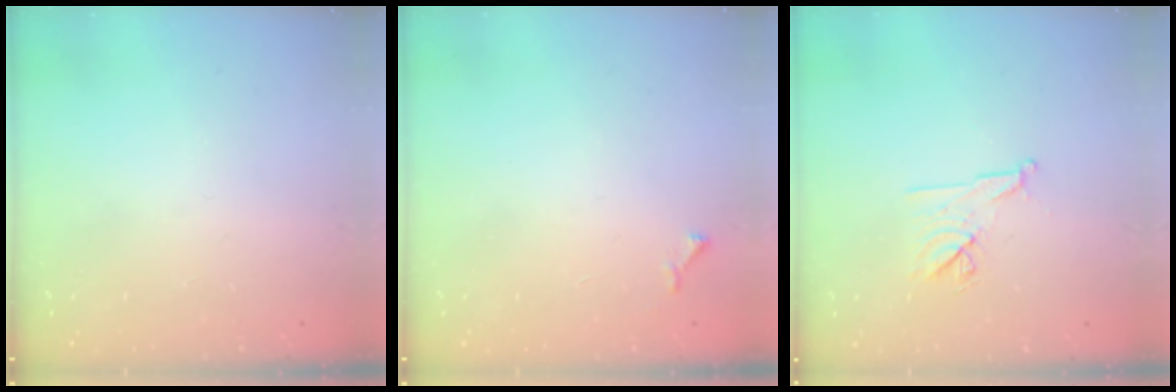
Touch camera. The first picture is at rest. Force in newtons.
{"total": 3.7, "press": 3.6, "slide": 0.5}
{"total": 8.9, "press": 8.9, "slide": 1.1}